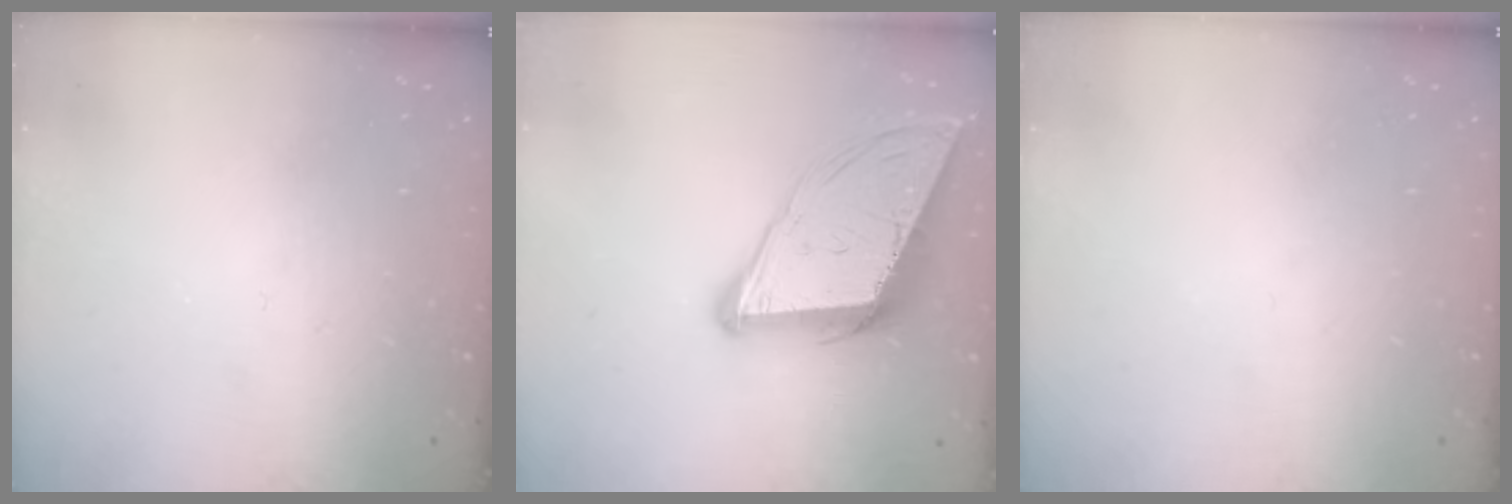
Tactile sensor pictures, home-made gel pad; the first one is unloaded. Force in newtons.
{"total": 13.2, "press": 12.6, "slide": 4.0}
{"total": 0.0}